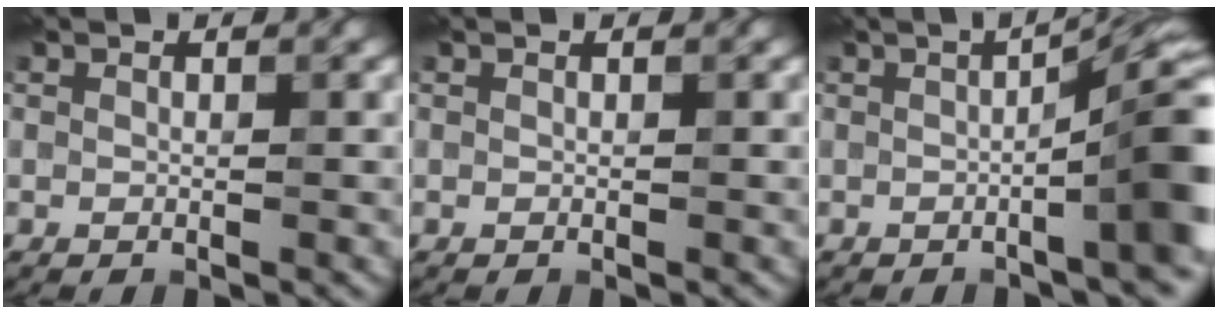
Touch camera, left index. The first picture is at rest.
{"total": 0.0}
{"total": 8.2, "force": [-1.0, 1.7, 8.0], "torque": [-0.088, 0.012, -0.020]}